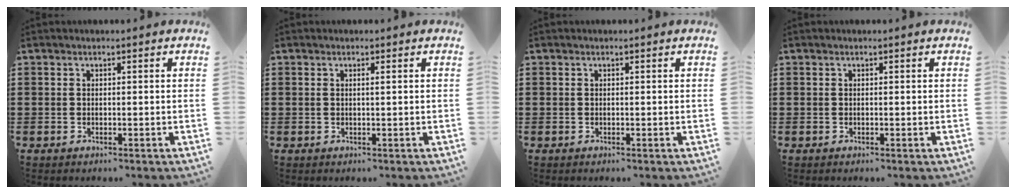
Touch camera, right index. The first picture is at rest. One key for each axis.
{"total": 0.7, "fx": 0.2, "fy": 0.0, "fz": 0.6, "tx": -0.012, "ty": -0.002, "tz": 0.003}
{"total": 0.0}
{"total": 0.0}